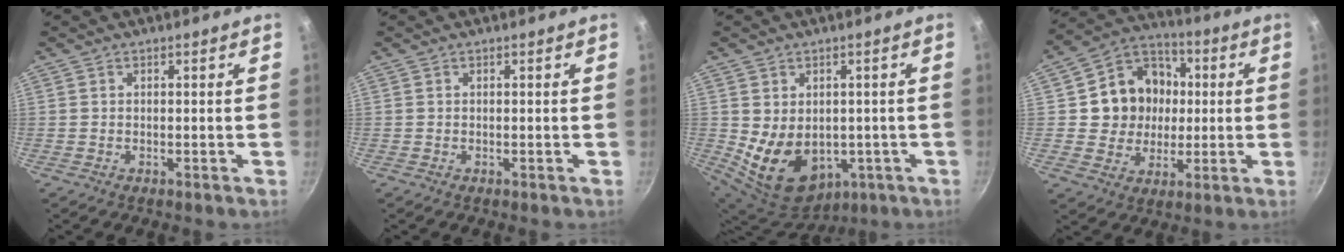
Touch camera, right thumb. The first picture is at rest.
{"total": 0.0}
{"total": 13.1, "force": [-1.1, 9.9, 8.5], "torque": [-0.126, -0.015, 0.015]}
{"total": 14.4, "force": [1.5, 12.9, 6.3], "torque": [-0.074, 0.018, 0.019]}